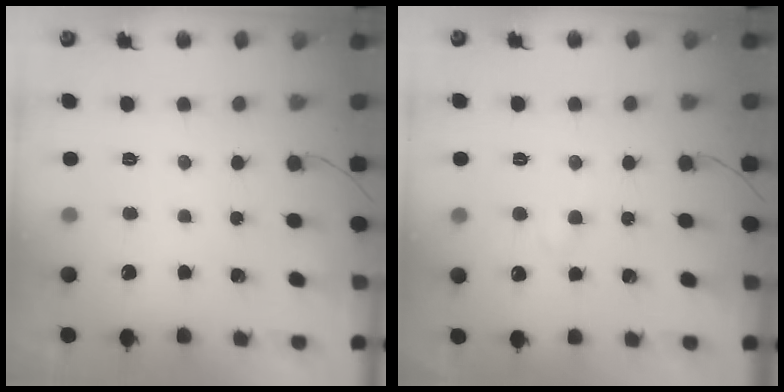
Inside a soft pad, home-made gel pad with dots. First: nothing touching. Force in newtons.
{"total": 2.3, "press": 2.1, "slide": 1.0}